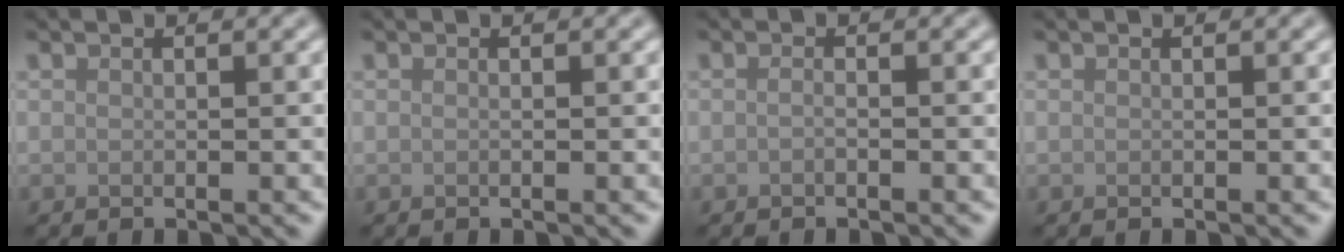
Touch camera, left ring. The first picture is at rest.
{"total": 0.0}
{"total": 0.6, "force": [-0.3, 0.1, 0.4], "torque": [-0.008, -0.001, -0.006]}
{"total": 0.0}